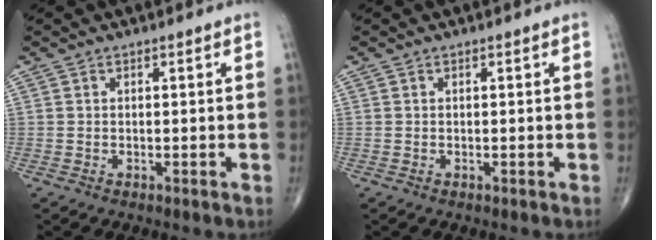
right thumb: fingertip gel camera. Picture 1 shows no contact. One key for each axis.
{"total": 0.0}